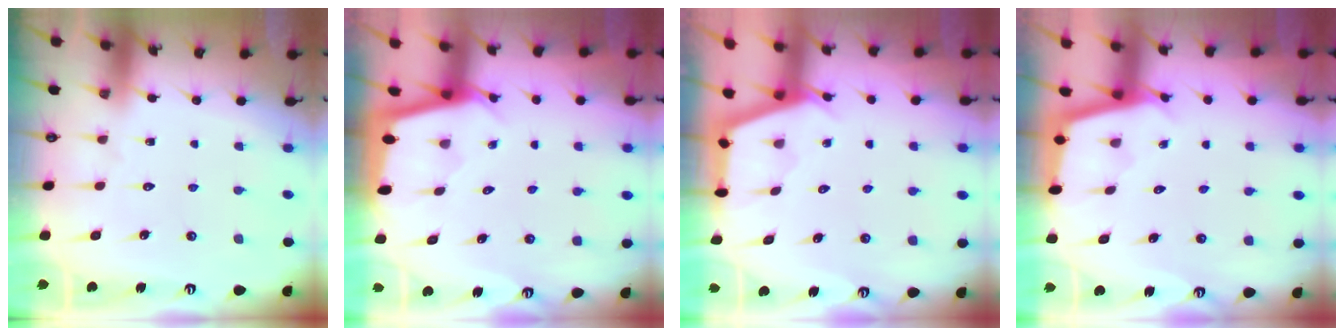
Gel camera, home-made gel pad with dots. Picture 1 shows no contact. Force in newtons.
{"total": 1.9, "press": 1.9, "slide": 0.1}
{"total": 2.9, "press": 2.9, "slide": 0.3}
{"total": 2.3, "press": 2.3, "slide": 0.2}